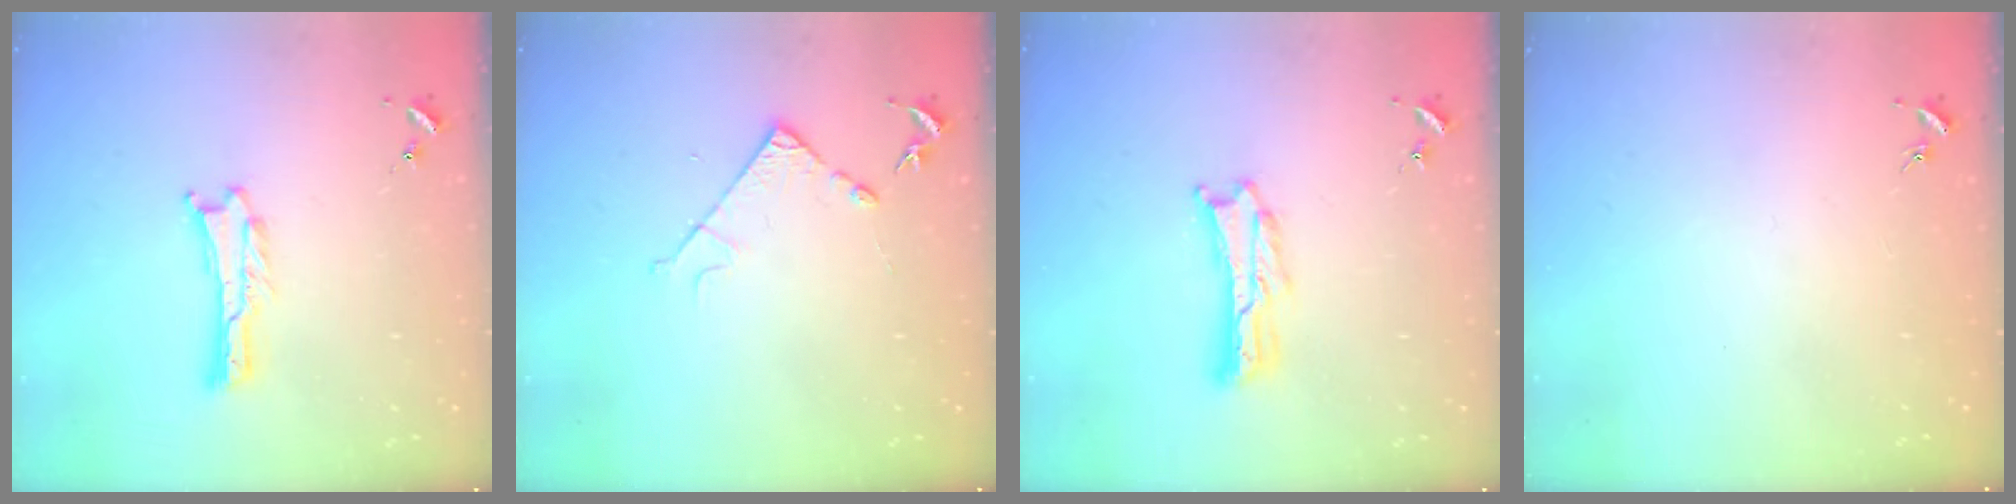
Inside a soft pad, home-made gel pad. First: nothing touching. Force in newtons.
{"total": 4.2, "press": 4.2, "slide": 0.5}
{"total": 2.4, "press": 2.4, "slide": 0.3}
{"total": 0.0}